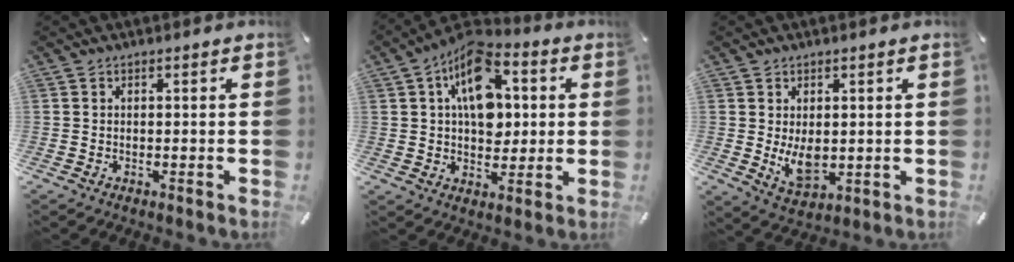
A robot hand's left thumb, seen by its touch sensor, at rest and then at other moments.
{"total": 14.6, "force": [3.7, 9.8, 10.3], "torque": [-0.165, -0.008, 0.063]}
{"total": 7.2, "force": [0.4, 4.7, 5.3], "torque": [-0.089, -0.009, 0.011]}